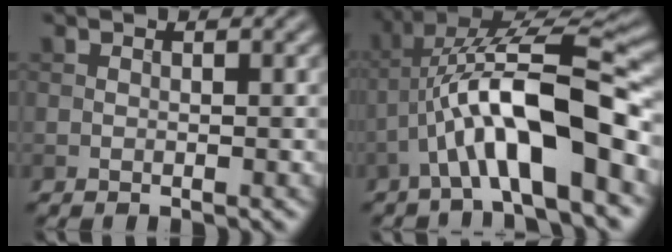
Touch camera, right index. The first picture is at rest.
{"total": 10.4, "force": [-2.9, 2.6, 9.6], "torque": [-0.167, 0.022, -0.051]}